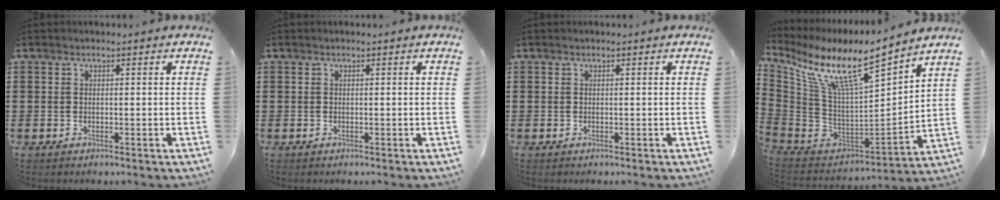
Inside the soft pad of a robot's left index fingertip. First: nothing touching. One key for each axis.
{"total": 0.0}
{"total": 0.0}
{"total": 11.5, "fx": 7.8, "fy": 1.8, "fz": 8.2, "tx": -0.186, "ty": -0.059, "tz": 0.129}